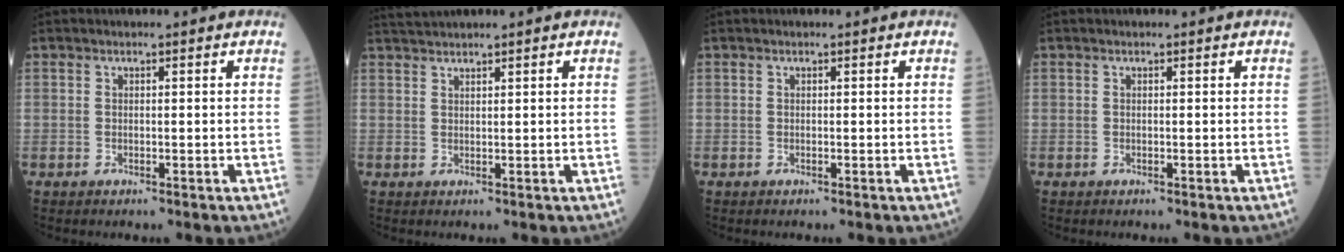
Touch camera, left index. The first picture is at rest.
{"total": 1.9, "force": [1.8, -0.6, 0.3], "torque": [-0.010, 0.016, 0.044]}
{"total": 0.0}
{"total": 0.0}